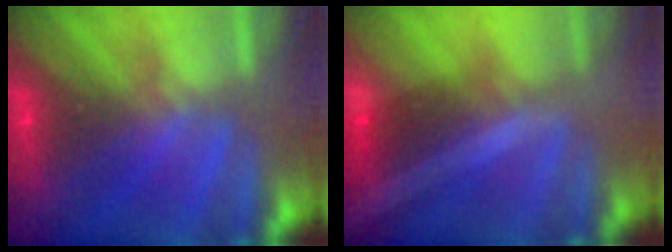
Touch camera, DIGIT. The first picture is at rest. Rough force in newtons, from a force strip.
{"total": 2.0}